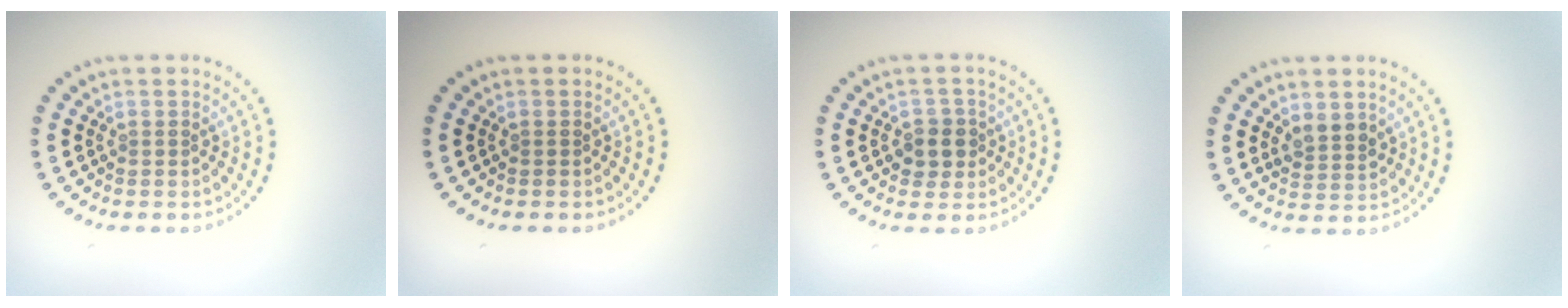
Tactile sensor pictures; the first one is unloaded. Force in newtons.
{"total": 0.0}
{"total": 2.3, "press": 2.2, "slide": 0.8}
{"total": 2.1, "press": 1.9, "slide": 0.7}